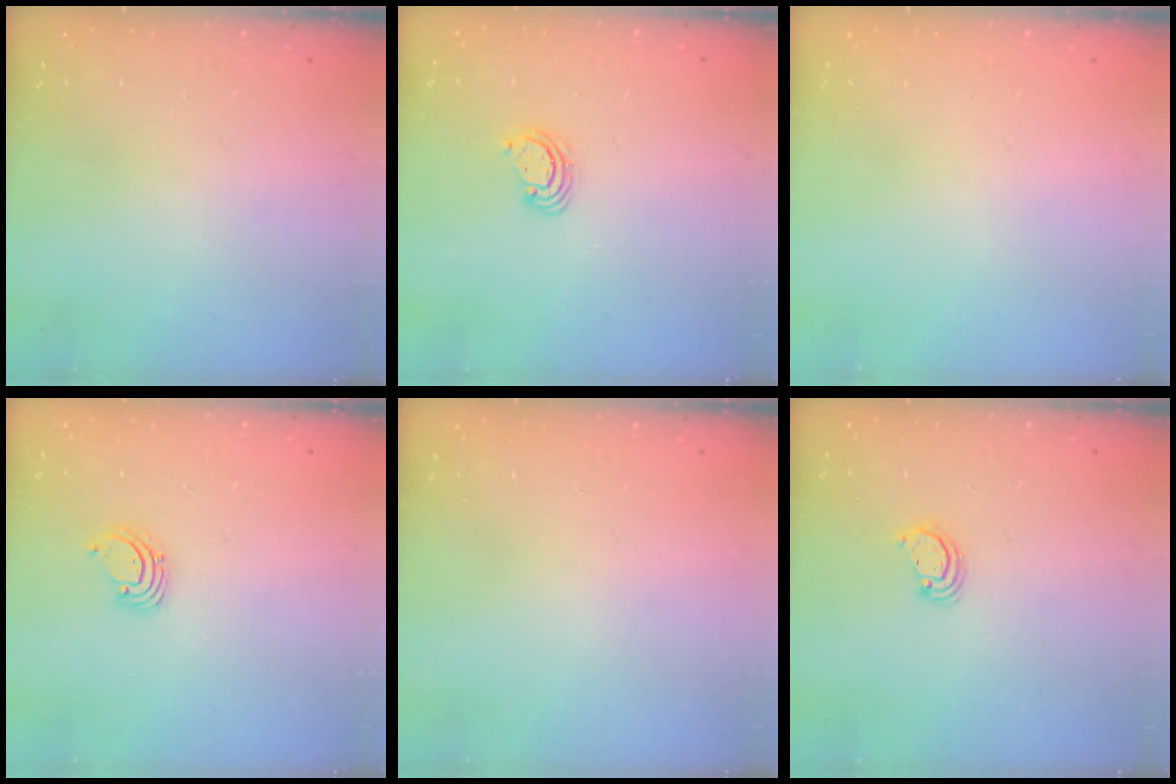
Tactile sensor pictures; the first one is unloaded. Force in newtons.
{"total": 2.5, "press": 2.5, "slide": 0.2}
{"total": 0.0}
{"total": 1.6, "press": 1.6, "slide": 0.1}
{"total": 0.0}
{"total": 2.8, "press": 2.8, "slide": 0.2}